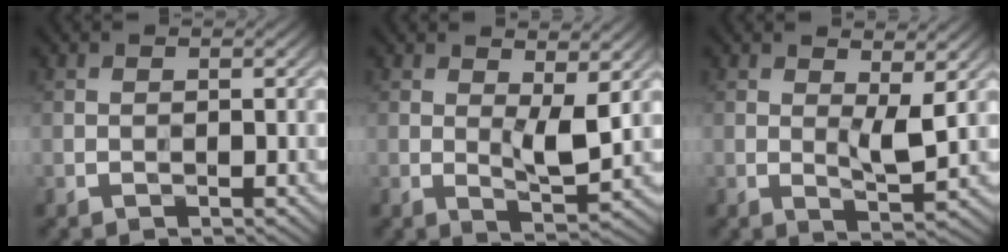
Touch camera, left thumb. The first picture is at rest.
{"total": 4.5, "force": [1.3, 1.3, 4.1], "torque": [-0.079, -0.006, 0.025]}
{"total": 3.6, "force": [1.2, 0.9, 3.2], "torque": [-0.065, -0.006, 0.022]}